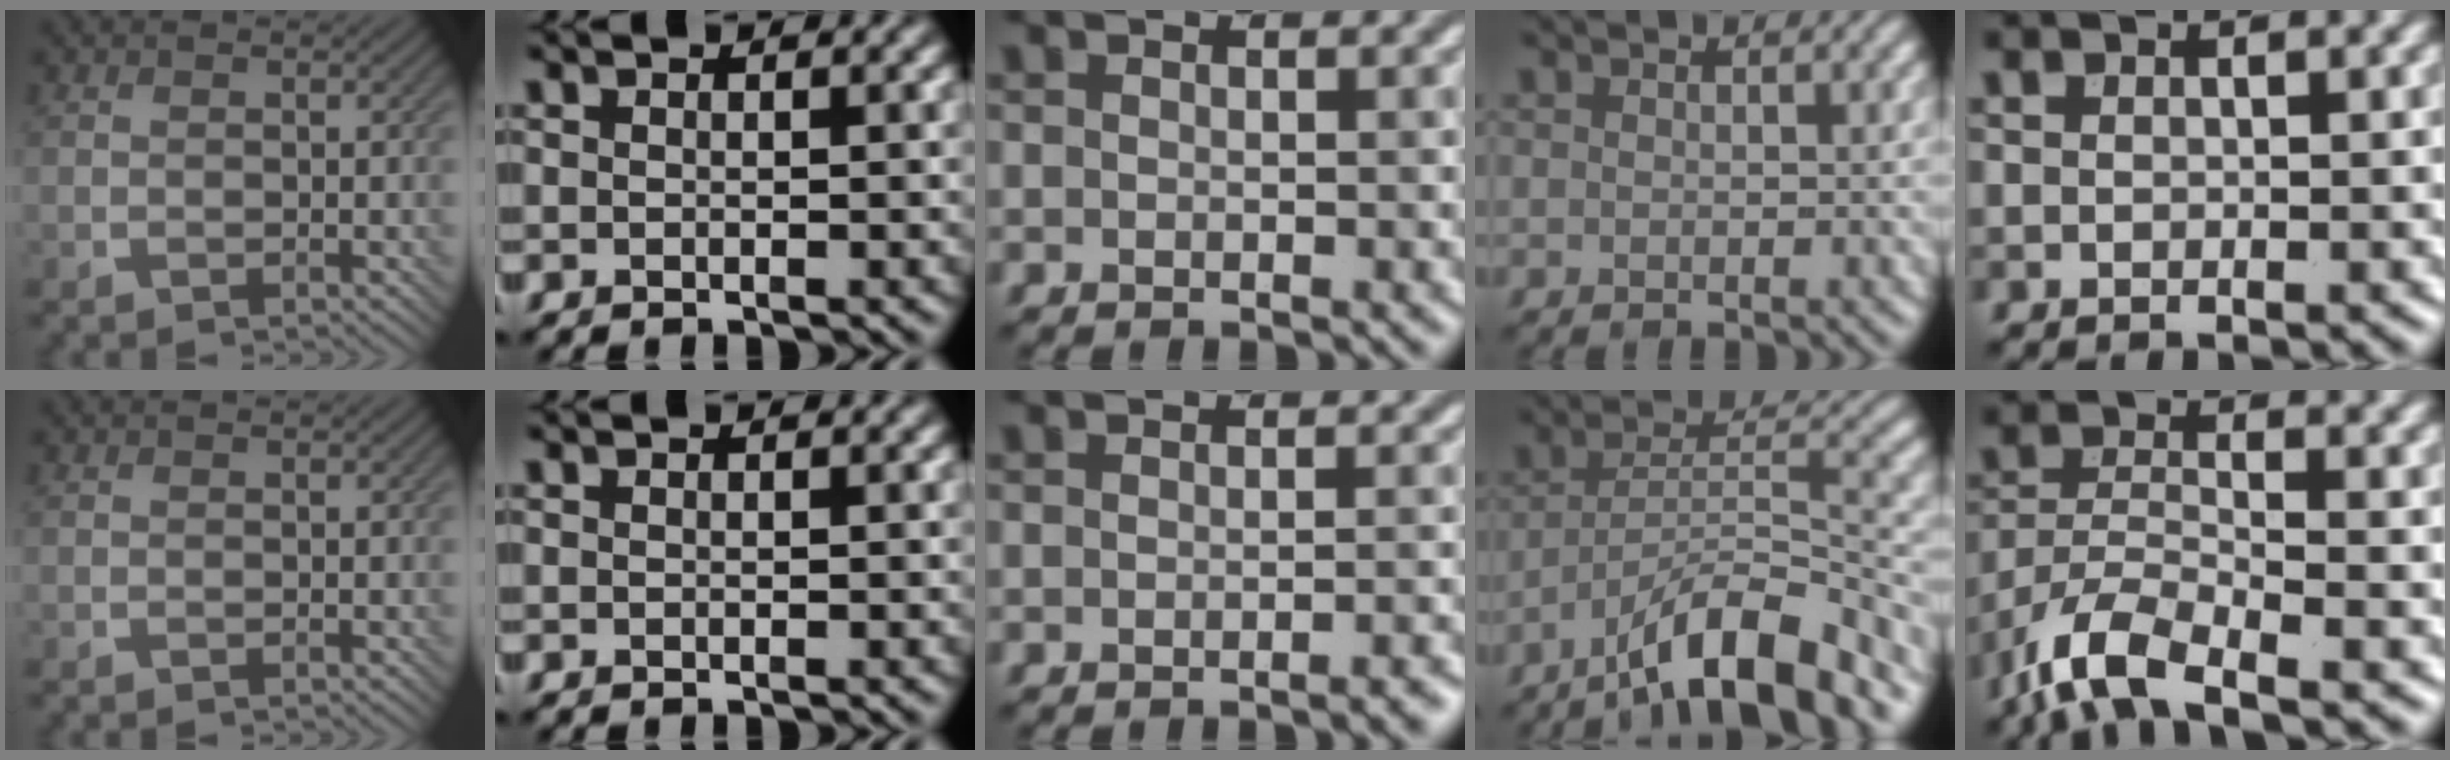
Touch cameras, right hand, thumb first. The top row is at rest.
{"middle": {"total": 1.3, "force": [-0.8, 0.4, 1.0], "torque": [-0.006, 0.002, -0.014]}, "ring": {"total": 9.5, "force": [-6.6, 2.2, 6.4], "torque": [-0.100, 0.009, -0.120]}, "little": {"total": 6.6, "force": [-4.8, 1.9, 4.1], "torque": [-0.081, -0.008, -0.100]}}